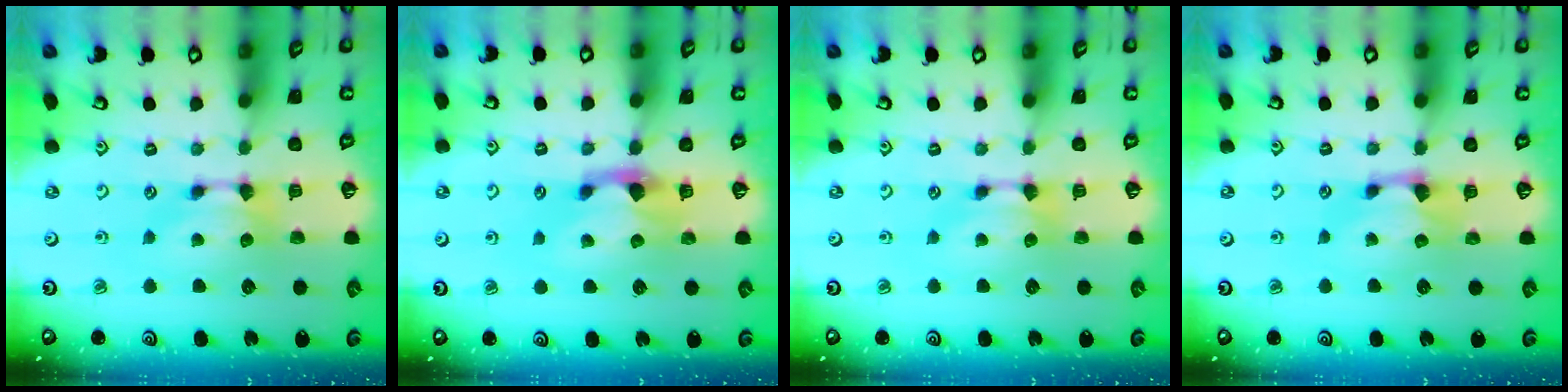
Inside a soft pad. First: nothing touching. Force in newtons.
{"total": 2.2, "press": 1.8, "slide": 1.2}
{"total": 0.0}
{"total": 0.6, "press": 0.1, "slide": 0.6}